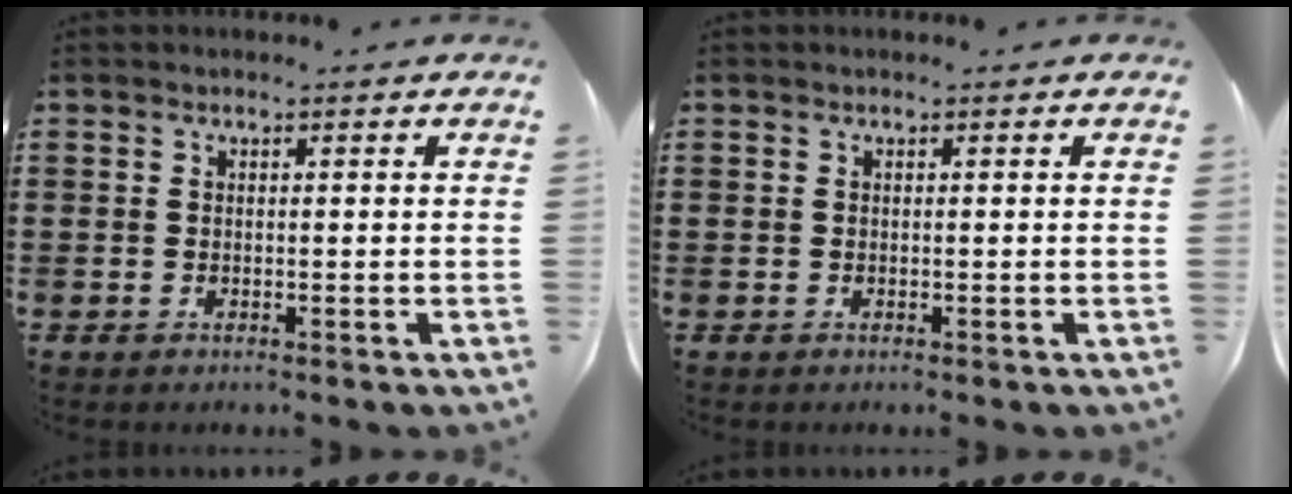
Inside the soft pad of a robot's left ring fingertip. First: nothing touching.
{"total": 0.0}